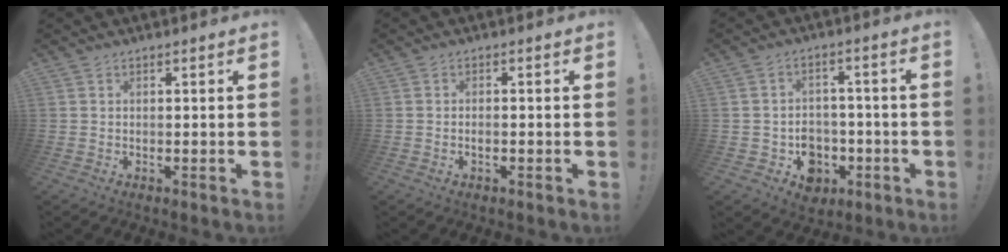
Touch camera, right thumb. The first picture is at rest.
{"total": 0.8, "force": [-0.4, 0.3, 0.6], "torque": [-0.010, 0.002, -0.008]}
{"total": 7.8, "force": [-2.7, 6.8, 2.7], "torque": [-0.036, 0.016, -0.039]}